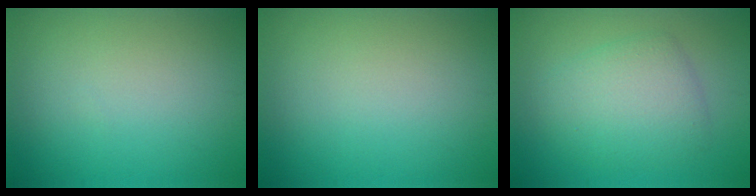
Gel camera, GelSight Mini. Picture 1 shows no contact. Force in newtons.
{"total": 0.0}
{"total": 4.4, "press": 4.4, "slide": 0.2}